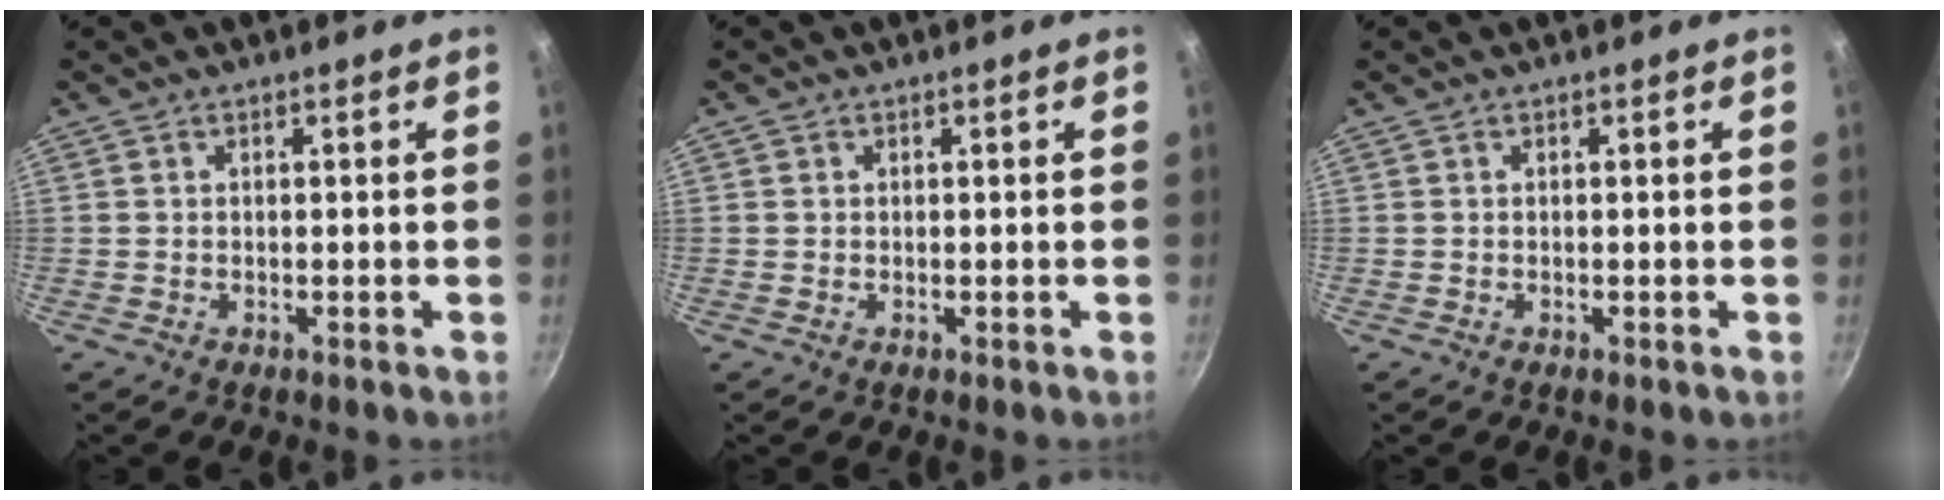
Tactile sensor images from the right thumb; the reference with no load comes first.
{"total": 0.6, "force": [0.1, 0.5, 0.1], "torque": [0.002, 0.000, 0.000]}
{"total": 0.0}